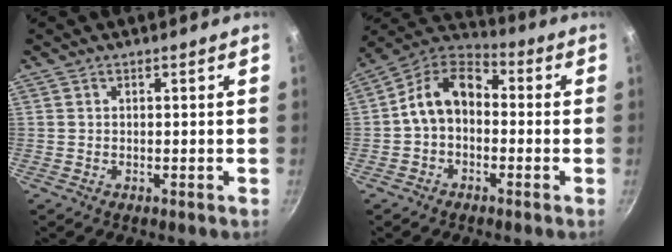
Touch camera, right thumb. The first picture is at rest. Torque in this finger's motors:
{"motor_torque": [1.14, 2.61, 1.23, -0.27, 0.08]}